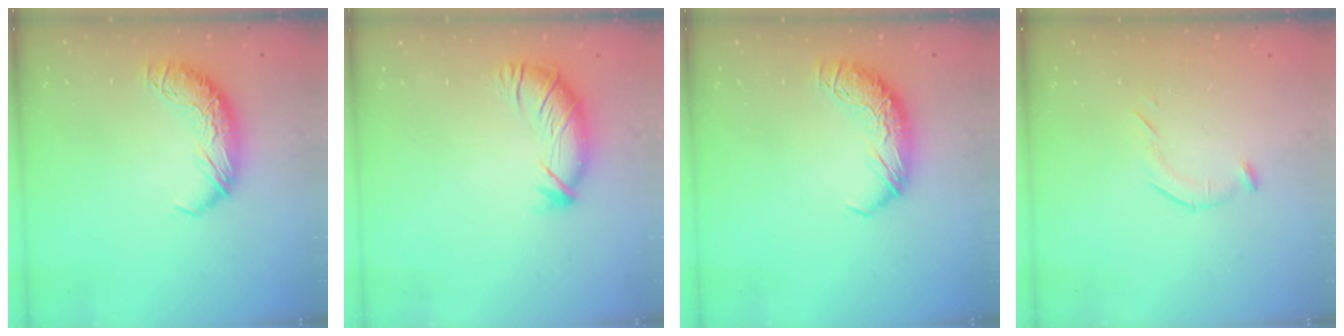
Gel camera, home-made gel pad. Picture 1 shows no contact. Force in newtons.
{"total": 2.9, "press": 1.9, "slide": 2.2}
{"total": 0.0}
{"total": 5.6, "press": 5.5, "slide": 1.1}